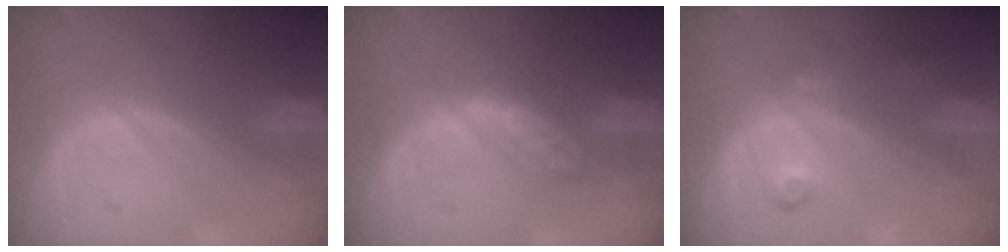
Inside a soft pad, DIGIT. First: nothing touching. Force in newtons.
{"total": 4.7, "press": 4.4, "slide": 1.4}
{"total": 3.8, "press": 3.4, "slide": 1.5}